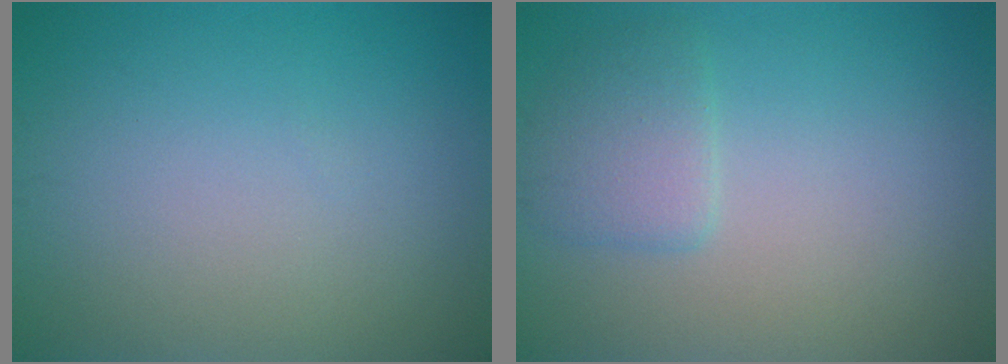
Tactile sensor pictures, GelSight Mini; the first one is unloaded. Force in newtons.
{"total": 2.3, "press": 2.3, "slide": 0.2}